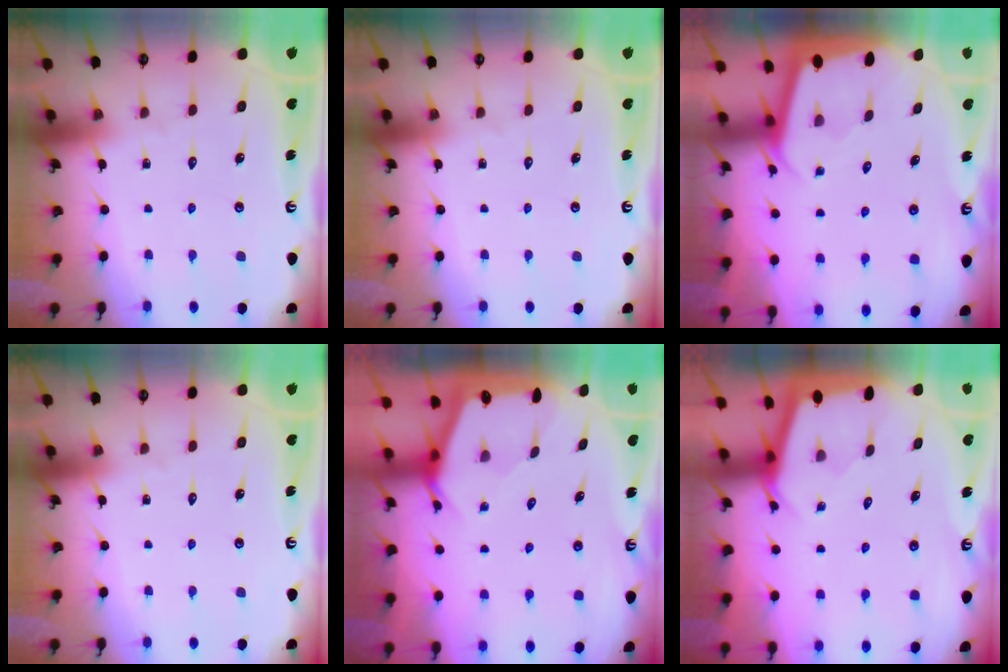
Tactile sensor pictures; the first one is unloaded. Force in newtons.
{"total": 0.0}
{"total": 1.8, "press": 1.8, "slide": 0.1}
{"total": 0.0}
{"total": 2.2, "press": 2.2, "slide": 0.3}
{"total": 2.3, "press": 2.3, "slide": 0.1}